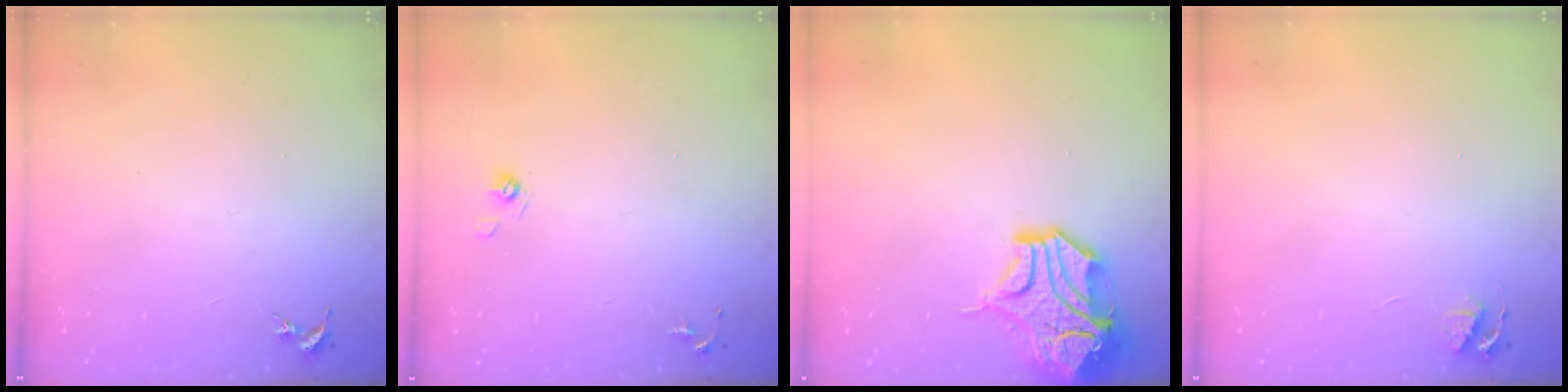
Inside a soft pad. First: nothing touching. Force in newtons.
{"total": 4.7, "press": 4.4, "slide": 1.5}
{"total": 15.8, "press": 15.6, "slide": 2.5}
{"total": 3.5, "press": 3.4, "slide": 0.5}